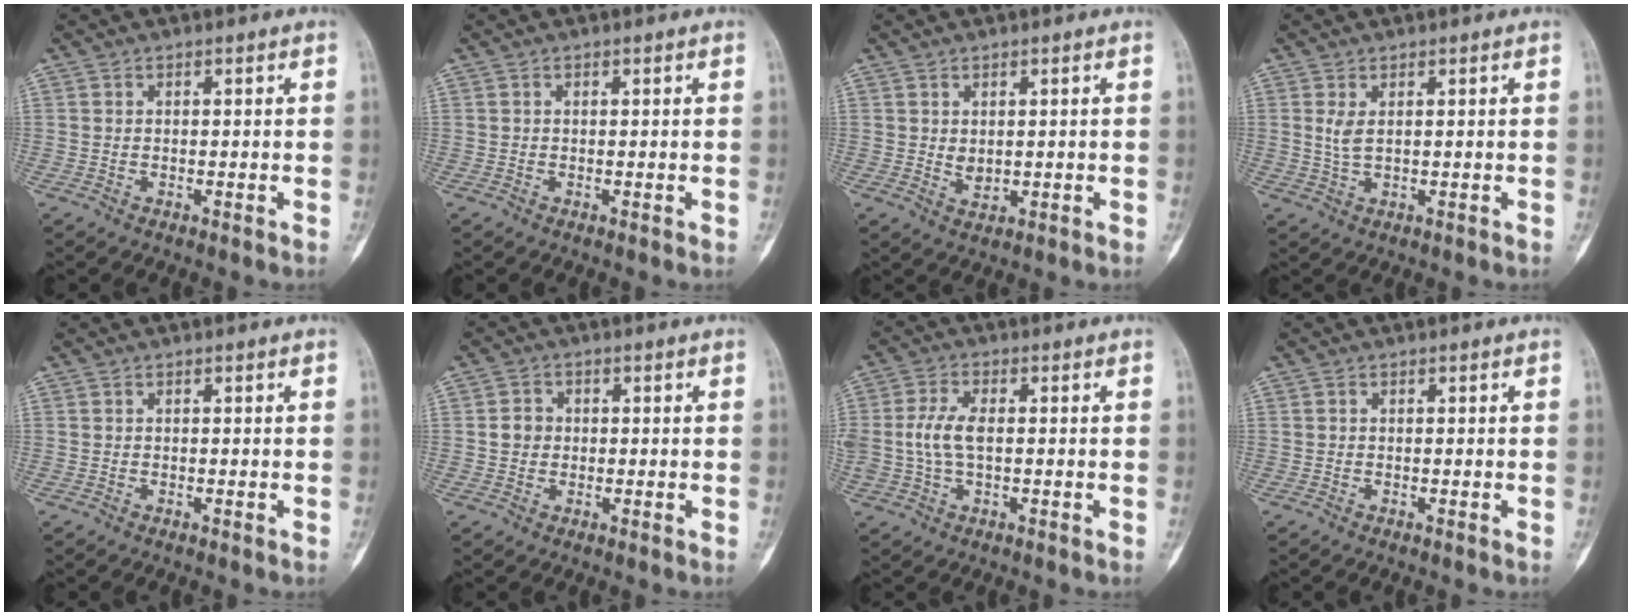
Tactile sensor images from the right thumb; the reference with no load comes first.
{"total": 0.0}
{"total": 2.2, "force": [0.4, 1.4, 1.6], "torque": [-0.024, -0.009, 0.014]}
{"total": 2.6, "force": [0.8, 1.0, 2.2], "torque": [-0.048, -0.004, 0.024]}
{"total": 0.0}
{"total": 3.1, "force": [0.0, 2.8, 1.2], "torque": [-0.009, 0.006, -0.003]}
{"total": 6.3, "force": [0.0, 3.1, 5.4], "torque": [-0.127, 0.010, -0.001]}
{"total": 0.0}